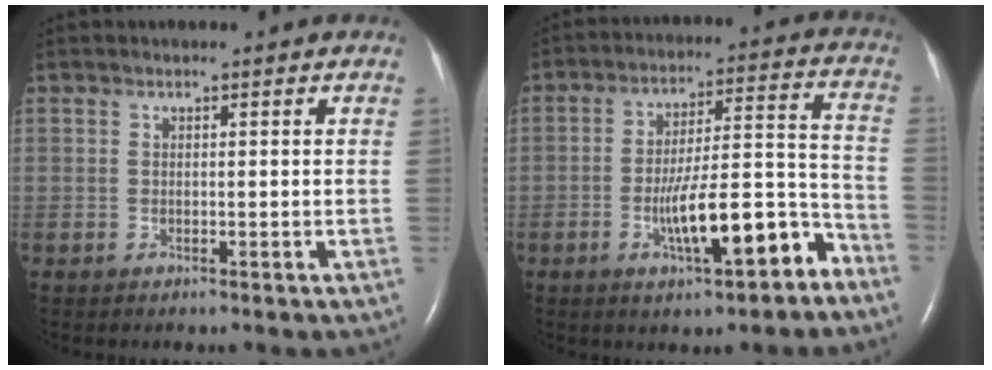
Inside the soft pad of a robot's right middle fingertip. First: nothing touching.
{"total": 12.7, "force": [-6.8, 2.5, 10.4], "torque": [-0.161, 0.024, -0.098]}